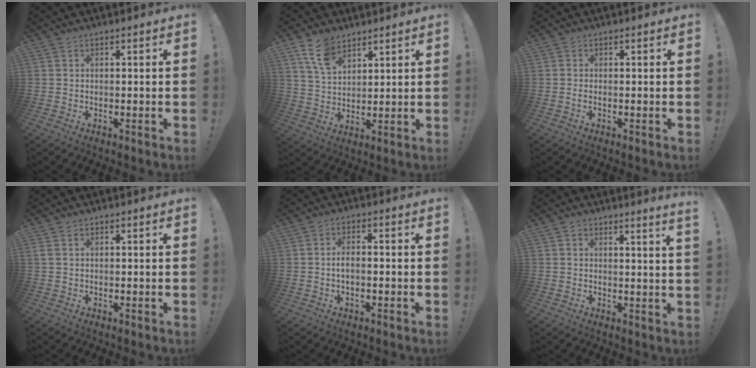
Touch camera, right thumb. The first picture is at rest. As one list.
[{"total": 9.3, "force": [6.6, 4.7, 4.7], "torque": [-0.087, -0.027, 0.127]}, {"total": 0.6, "force": [-0.2, 0.2, 0.6], "torque": [-0.011, 0.000, -0.004]}, {"total": 1.5, "force": [0.7, 0.9, 1.0], "torque": [-0.029, 0.006, 0.015]}, {"total": 3.1, "force": [-0.5, 1.3, 2.8], "torque": [-0.050, -0.004, -0.012]}, {"total": 2.5, "force": [2.0, -0.7, 1.5], "torque": [-0.010, -0.019, 0.029]}]